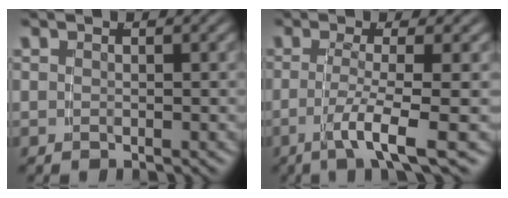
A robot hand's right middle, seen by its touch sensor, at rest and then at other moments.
{"total": 4.4, "force": [-2.0, -0.4, 3.9], "torque": [-0.074, -0.019, -0.025]}